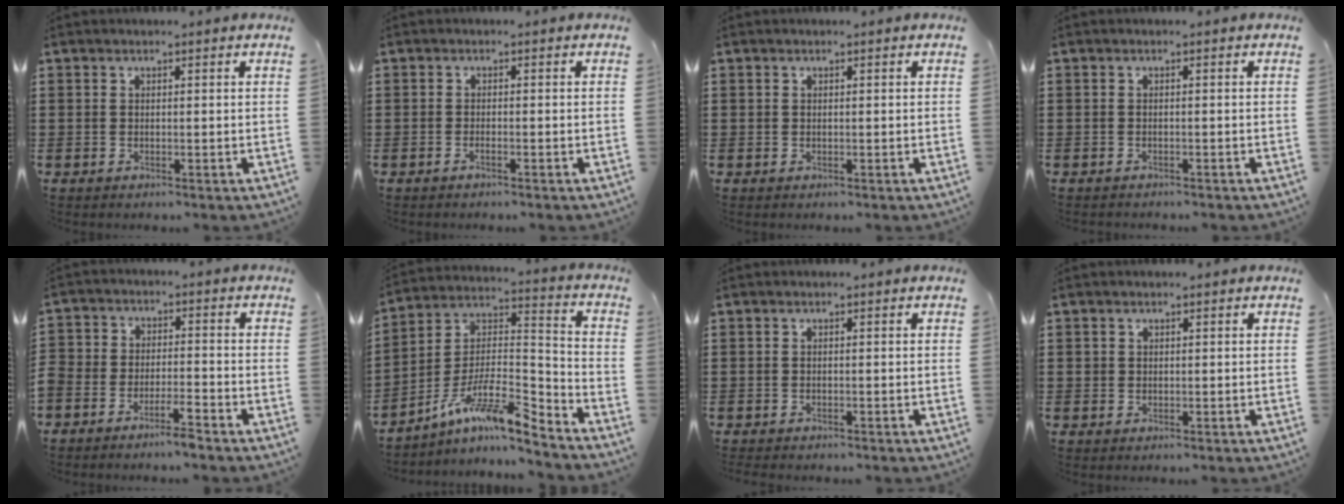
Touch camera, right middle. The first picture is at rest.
{"total": 0.7, "force": [-0.5, 0.0, 0.5], "torque": [-0.011, -0.003, -0.008]}
{"total": 0.0}
{"total": 0.7, "force": [-0.7, 0.2, 0.0], "torque": [-0.001, 0.002, -0.015]}
{"total": 4.4, "force": [-4.4, 0.1, 0.3], "torque": [-0.017, 0.000, -0.096]}
{"total": 10.1, "force": [-7.4, 1.8, 6.5], "torque": [-0.140, -0.012, -0.153]}
{"total": 0.8, "force": [-0.8, 0.2, -0.1], "torque": [0.000, 0.002, -0.018]}
{"total": 0.7, "force": [0.1, 0.6, 0.1], "torque": [-0.002, 0.006, 0.001]}